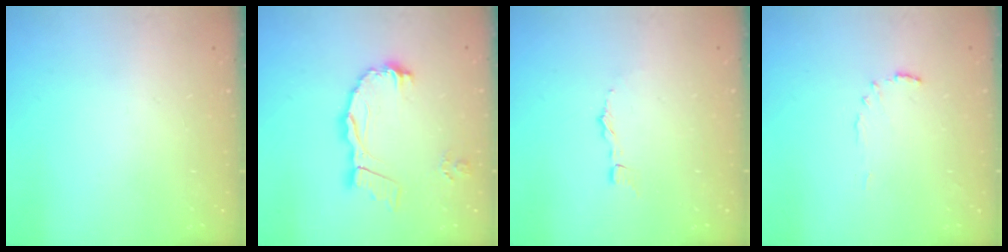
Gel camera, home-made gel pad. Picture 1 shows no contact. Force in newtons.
{"total": 11.1, "press": 10.9, "slide": 1.8}
{"total": 1.4, "press": 1.4, "slide": 0.1}
{"total": 4.5, "press": 4.5, "slide": 0.7}